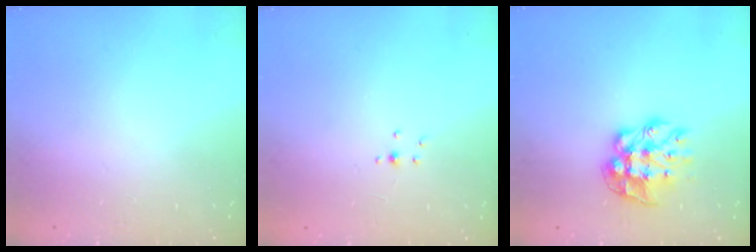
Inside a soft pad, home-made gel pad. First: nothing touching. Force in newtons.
{"total": 2.5, "press": 2.3, "slide": 1.0}
{"total": 10.6, "press": 10.6, "slide": 0.9}